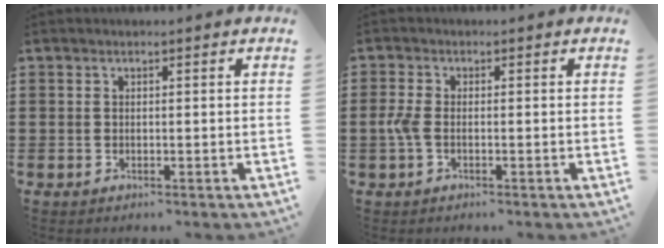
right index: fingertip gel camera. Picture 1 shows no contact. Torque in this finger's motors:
{"motor_torque": [0.57, -0.29, 0.13, 0.08]}